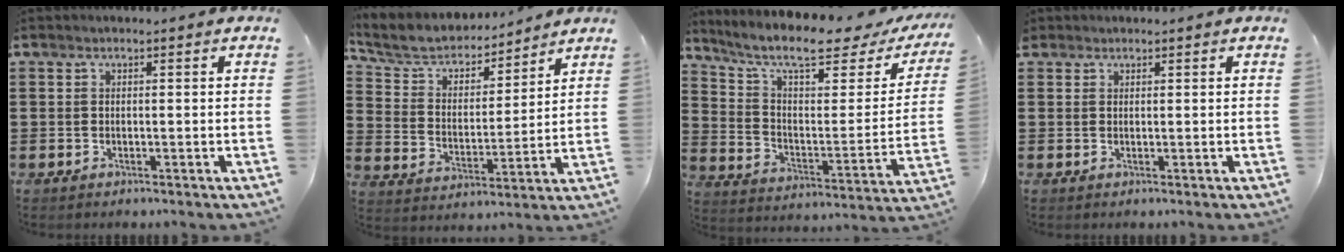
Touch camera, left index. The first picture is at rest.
{"total": 6.2, "force": [5.6, 2.1, 1.6], "torque": [-0.064, -0.032, 0.094]}
{"total": 10.1, "force": [7.4, 2.0, 6.5], "torque": [-0.139, -0.046, 0.121]}
{"total": 1.0, "force": [0.8, 0.6, 0.0], "torque": [-0.003, 0.003, 0.015]}